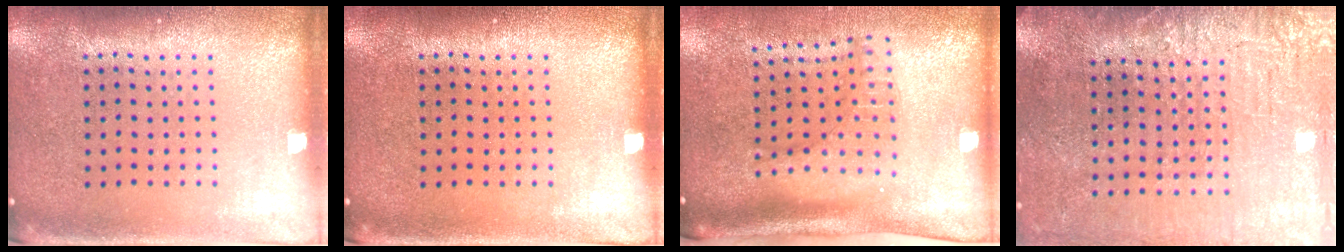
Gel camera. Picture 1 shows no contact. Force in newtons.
{"total": 0.0}
{"total": 2.2, "press": 1.6, "slide": 1.5}
{"total": 3.8, "press": 3.5, "slide": 1.6}